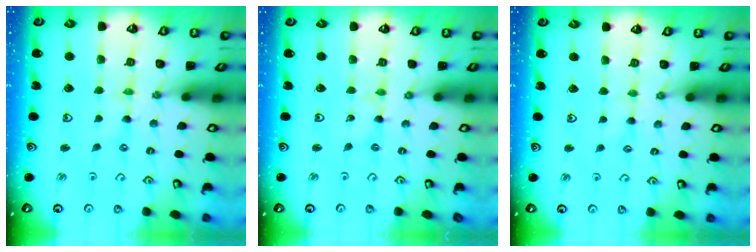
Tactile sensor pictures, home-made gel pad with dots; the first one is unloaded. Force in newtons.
{"total": 0.0}
{"total": 1.8, "press": 1.8, "slide": 0.4}